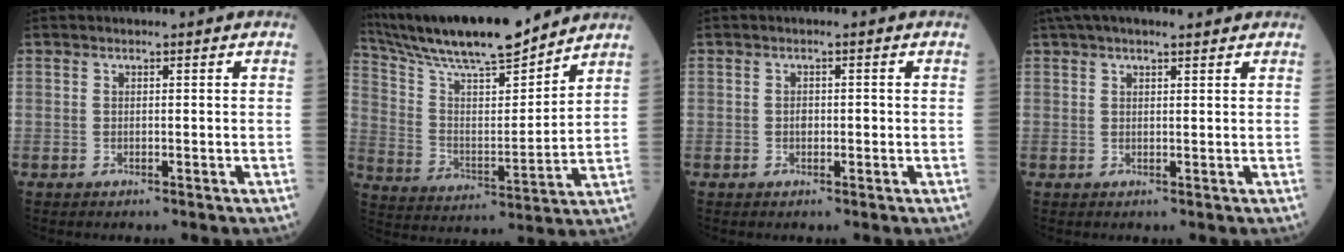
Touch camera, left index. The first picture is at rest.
{"total": 18.1, "force": [16.0, 1.7, 8.2], "torque": [-0.161, 0.008, 0.281]}
{"total": 1.2, "force": [-0.2, 0.7, 1.0], "torque": [-0.017, 0.003, -0.003]}
{"total": 7.4, "force": [5.9, 1.2, 4.2], "torque": [-0.072, 0.043, 0.091]}